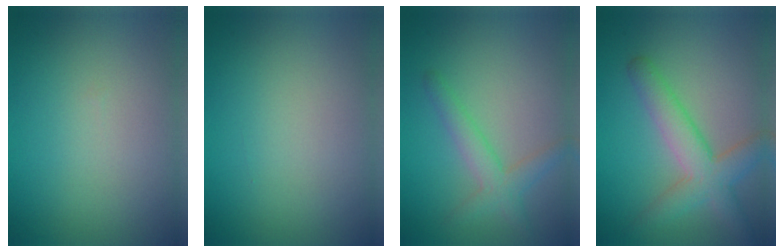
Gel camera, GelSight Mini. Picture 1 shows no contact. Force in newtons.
{"total": 0.0}
{"total": 2.7, "press": 2.7, "slide": 0.1}
{"total": 4.7, "press": 4.7, "slide": 0.2}